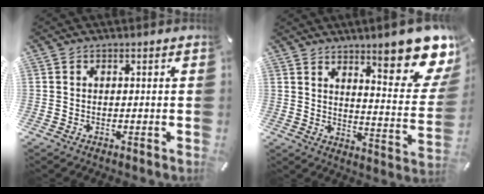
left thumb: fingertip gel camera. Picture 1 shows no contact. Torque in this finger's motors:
{"motor_torque": [2.47, 2.54, 0.85, -0.06, 0.16]}